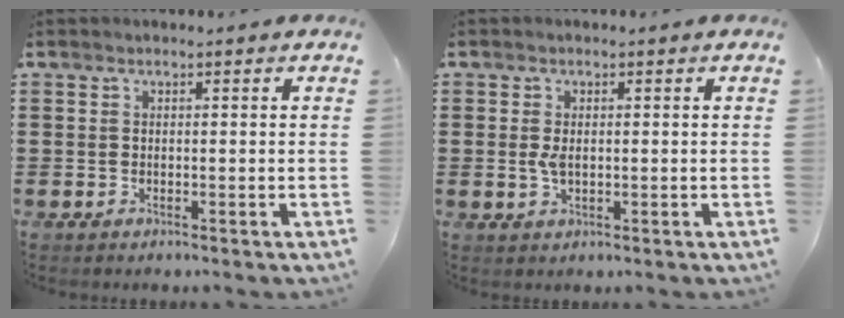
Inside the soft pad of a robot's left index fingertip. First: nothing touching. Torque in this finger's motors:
{"motor_torque": [0.38, 0.80, 0.16, 0.04]}